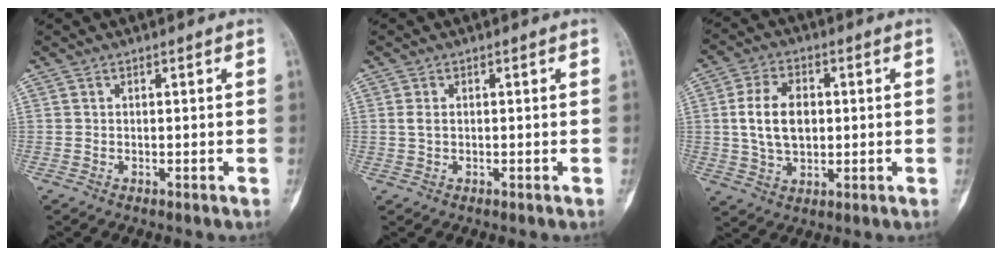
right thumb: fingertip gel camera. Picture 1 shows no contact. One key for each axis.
{"total": 1.4, "fx": 0.1, "fy": 0.9, "fz": 1.0, "tx": -0.022, "ty": 0.001, "tz": 0.000}
{"total": 10.1, "fx": 0.8, "fy": 6.6, "fz": 7.6, "tx": -0.126, "ty": 0.005, "tz": 0.019}